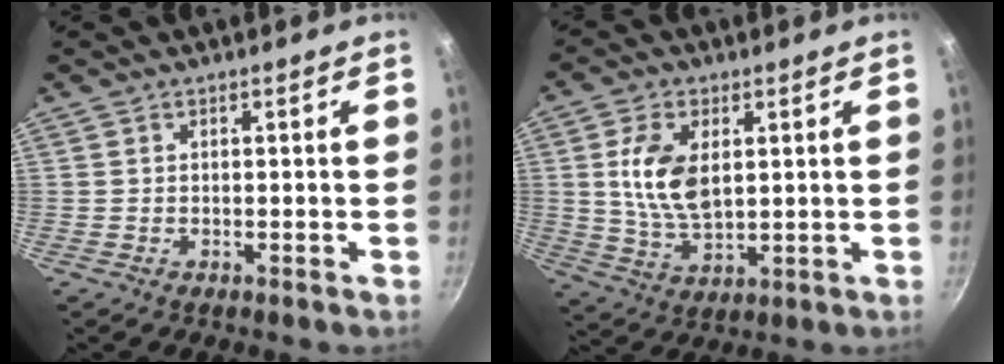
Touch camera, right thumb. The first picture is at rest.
{"total": 11.6, "force": [2.8, 6.9, 8.9], "torque": [-0.156, -0.018, 0.063]}